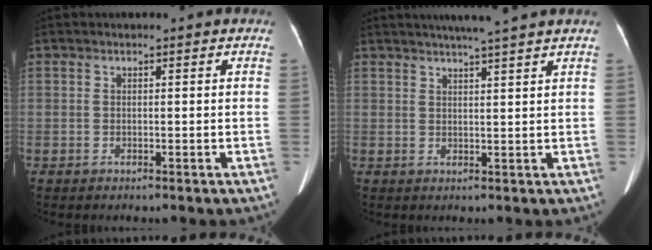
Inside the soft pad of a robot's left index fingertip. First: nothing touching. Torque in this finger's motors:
{"motor_torque": [0.49, -0.87, 0.02, 0.01]}